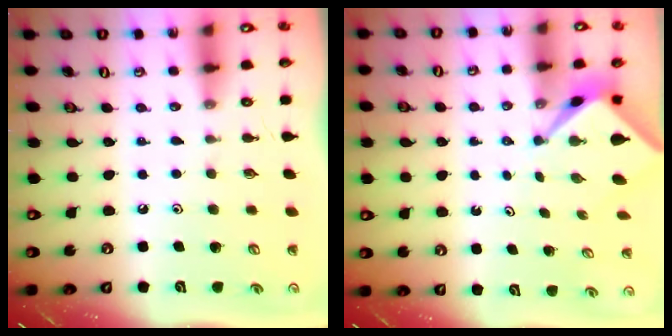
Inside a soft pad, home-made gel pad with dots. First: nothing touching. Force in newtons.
{"total": 2.1, "press": 2.1, "slide": 0.3}